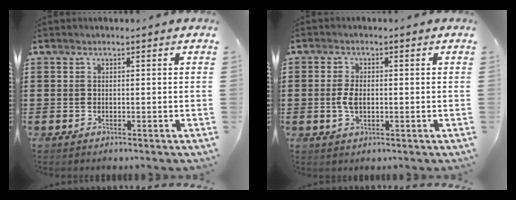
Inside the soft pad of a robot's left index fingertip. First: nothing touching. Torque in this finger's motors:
{"motor_torque": [0.39, 0.34, 0.14, 0.05]}